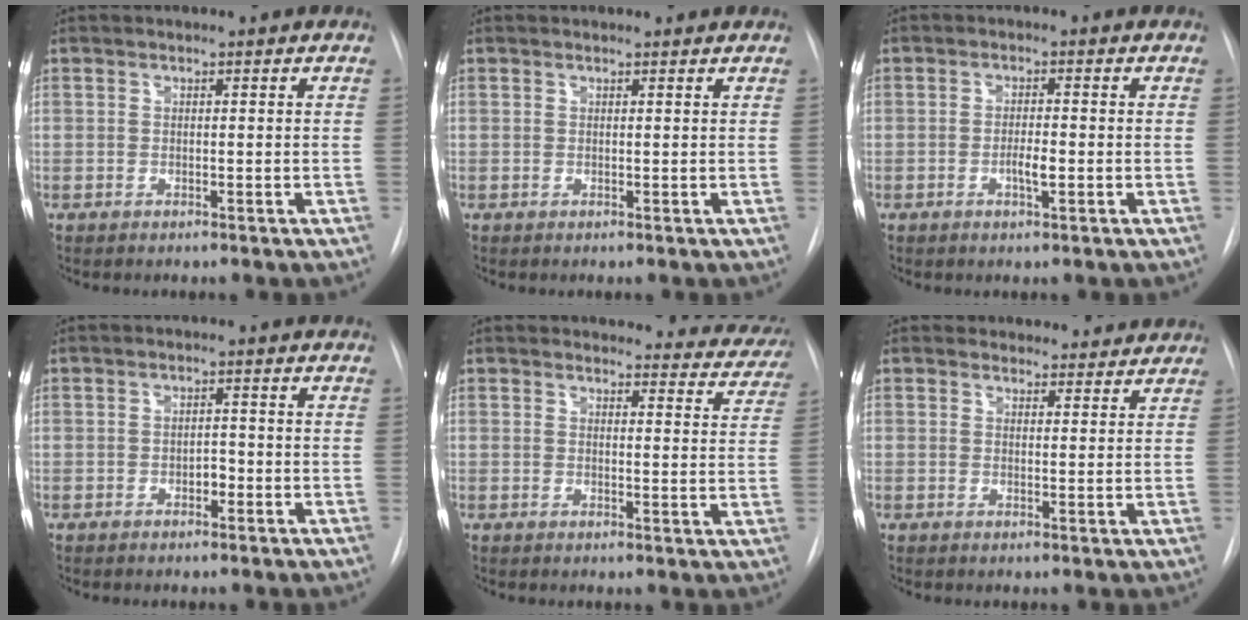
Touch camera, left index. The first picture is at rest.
{"total": 2.2, "force": [2.1, 0.4, 0.2], "torque": [-0.011, 0.011, 0.021]}
{"total": 2.4, "force": [-0.7, 0.5, 2.3], "torque": [-0.041, 0.000, -0.013]}
{"total": 1.7, "force": [-0.7, 1.0, 1.2], "torque": [-0.015, 0.005, -0.012]}
{"total": 13.6, "force": [13.1, 3.5, 0.8], "torque": [0.037, -0.052, 0.114]}
{"total": 7.5, "force": [7.0, 2.7, 0.1], "torque": [0.027, 0.012, 0.067]}